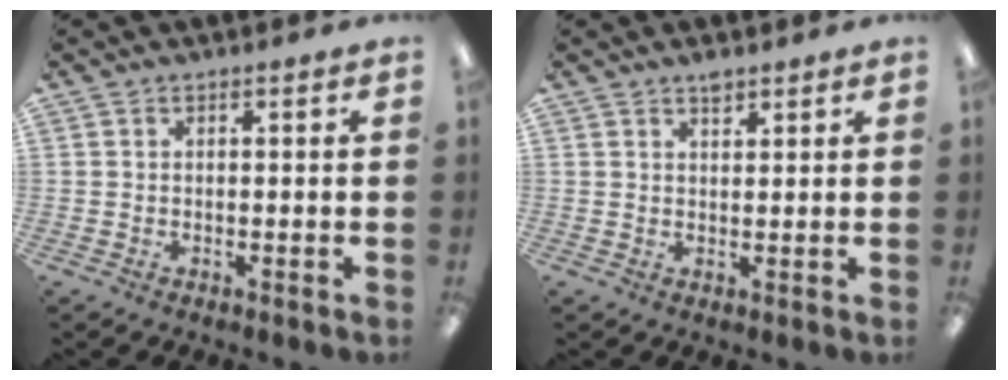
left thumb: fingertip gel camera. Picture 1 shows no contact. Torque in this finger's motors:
{"motor_torque": [0.15, 0.01, -0.14, -0.16, 0.00]}